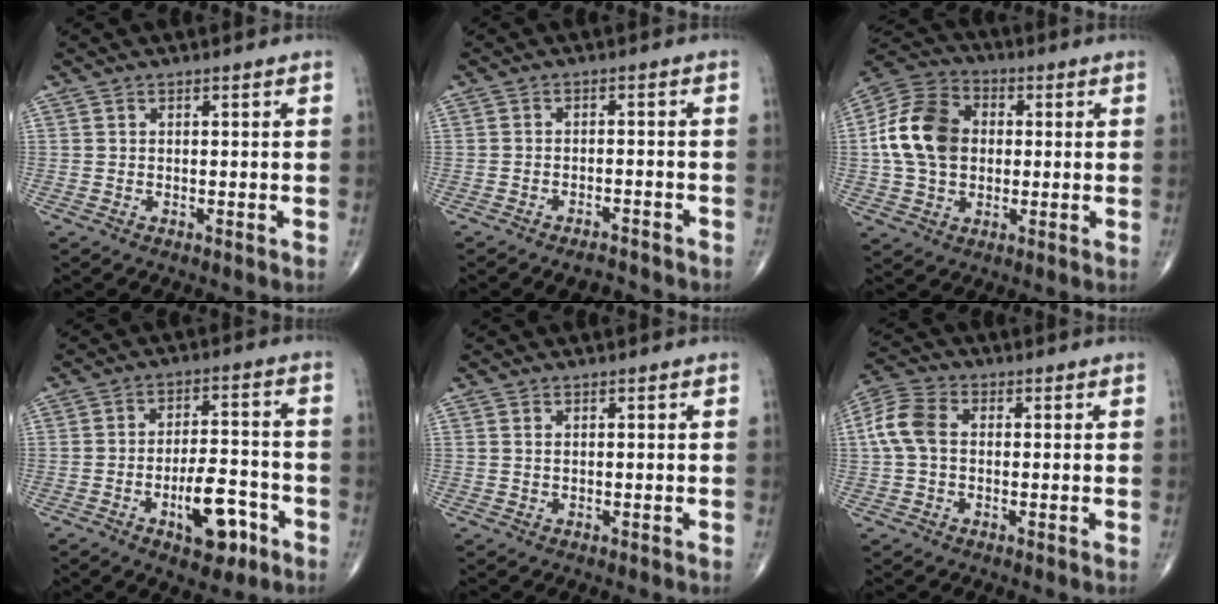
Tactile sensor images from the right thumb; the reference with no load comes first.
{"total": 4.4, "force": [-3.7, 1.5, 1.6], "torque": [-0.024, 0.017, -0.050]}
{"total": 14.3, "force": [0.8, 10.5, 9.7], "torque": [-0.168, 0.022, 0.006]}
{"total": 10.2, "force": [-4.5, 4.6, 7.9], "torque": [-0.104, 0.033, -0.065]}
{"total": 0.5, "force": [0.2, 0.2, 0.4], "torque": [-0.008, 0.001, 0.005]}
{"total": 7.4, "force": [0.5, 5.1, 5.4], "torque": [-0.120, 0.022, 0.002]}